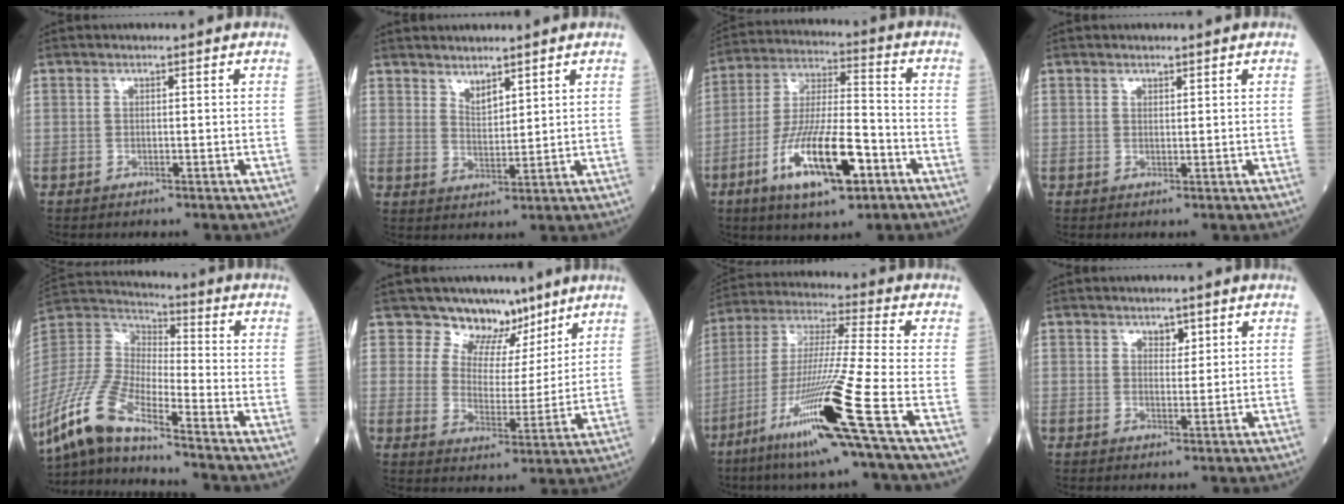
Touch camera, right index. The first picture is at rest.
{"total": 3.3, "force": [2.8, 1.0, 1.5], "torque": [-0.030, -0.008, 0.058]}
{"total": 15.4, "force": [-6.8, 3.6, 13.4], "torque": [-0.259, -0.011, -0.115]}
{"total": 0.8, "force": [0.7, 0.3, 0.2], "torque": [-0.005, -0.004, 0.011]}
{"total": 13.4, "force": [-10.6, 1.0, 8.2], "torque": [-0.194, -0.008, -0.209]}
{"total": 8.0, "force": [6.4, 4.5, 1.9], "torque": [-0.022, -0.007, 0.104]}
{"total": 17.9, "force": [-8.5, -2.3, 15.6], "torque": [-0.324, -0.038, -0.161]}
{"total": 2.0, "force": [1.3, 1.1, 1.1], "torque": [-0.011, -0.002, 0.021]}